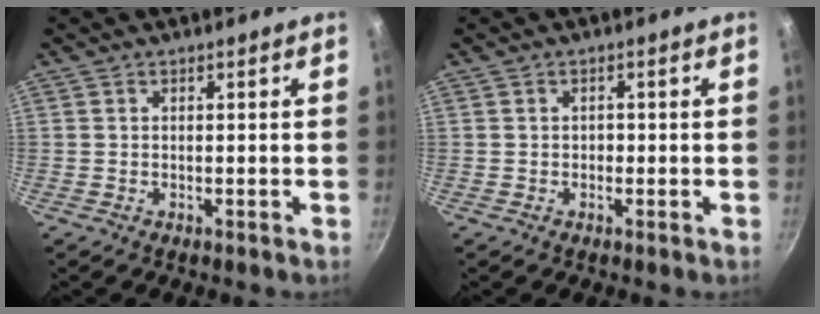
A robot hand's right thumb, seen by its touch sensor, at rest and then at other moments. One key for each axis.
{"total": 0.9, "fx": -0.2, "fy": 0.8, "fz": 0.5, "tx": -0.004, "ty": 0.003, "tz": -0.003}